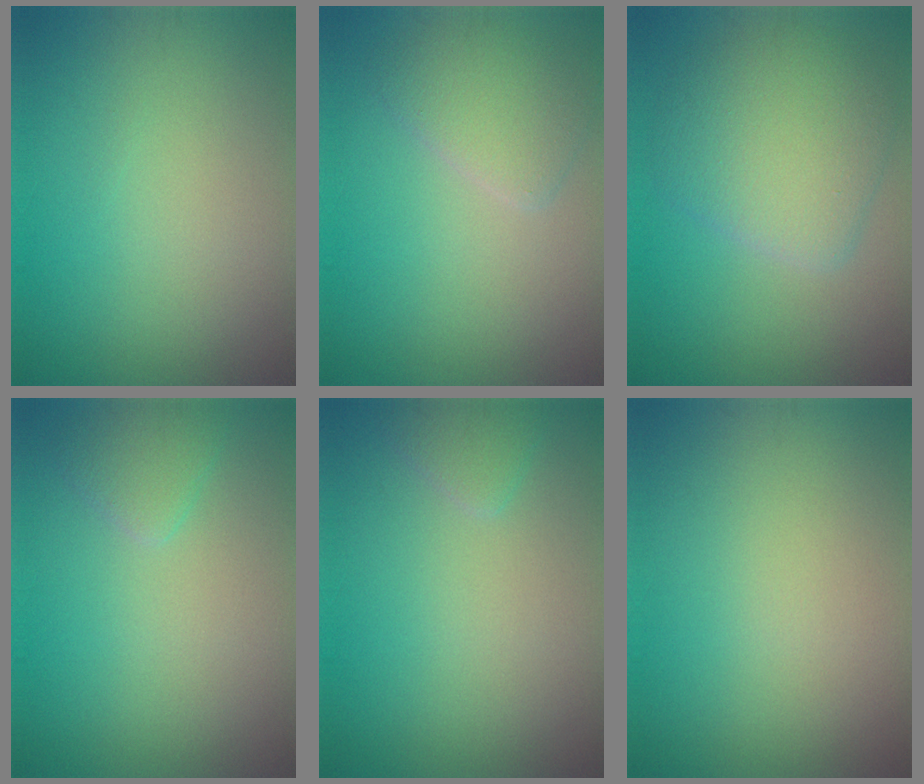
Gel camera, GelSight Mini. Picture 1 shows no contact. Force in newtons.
{"total": 2.9, "press": 2.9, "slide": 0.2}
{"total": 5.6, "press": 5.6, "slide": 0.3}
{"total": 1.5, "press": 1.5, "slide": 0.2}
{"total": 1.1, "press": 1.1, "slide": 0.1}
{"total": 0.0}